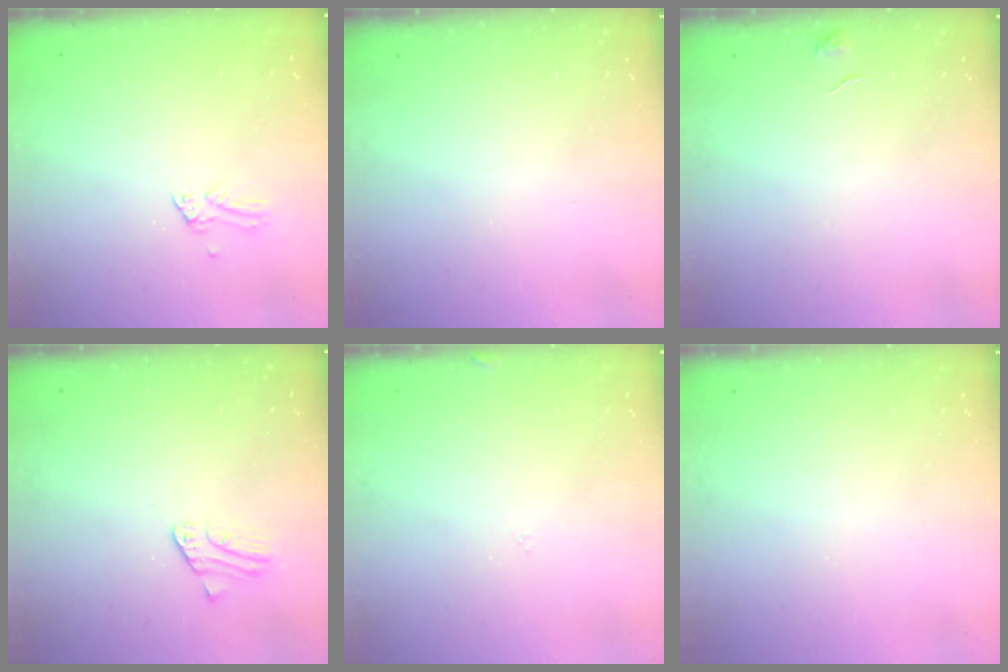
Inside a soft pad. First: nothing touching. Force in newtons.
{"total": 0.0}
{"total": 3.9, "press": 3.8, "slide": 0.5}
{"total": 1.8, "press": 1.8, "slide": 0.1}
{"total": 4.2, "press": 4.2, "slide": 0.2}
{"total": 0.0}